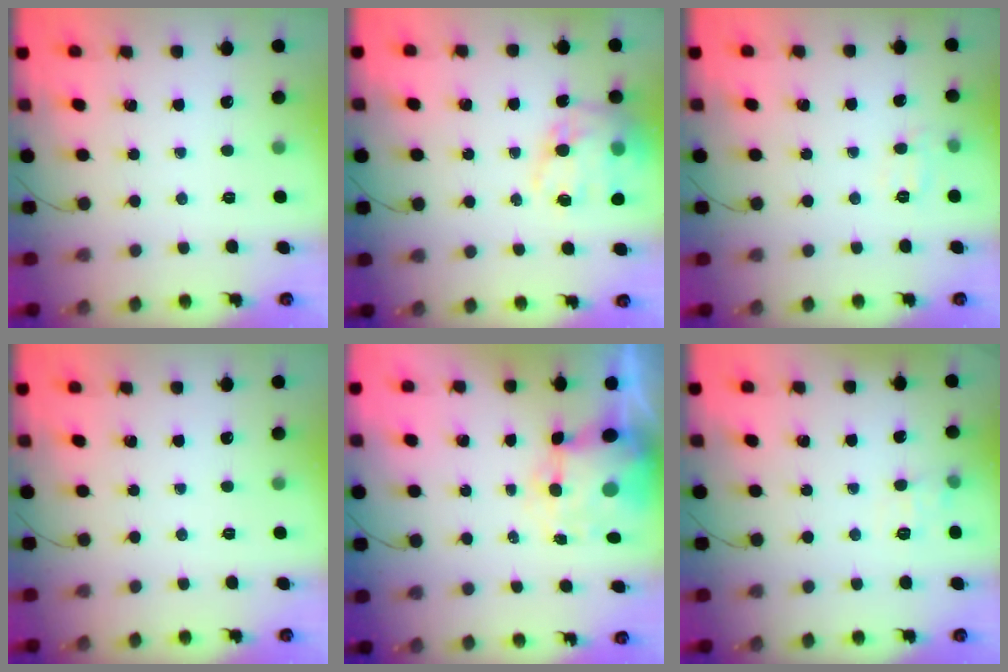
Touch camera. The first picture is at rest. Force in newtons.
{"total": 17.0, "press": 16.6, "slide": 3.6}
{"total": 7.1, "press": 6.9, "slide": 1.7}
{"total": 0.0}
{"total": 9.2, "press": 8.9, "slide": 2.2}
{"total": 7.5, "press": 7.1, "slide": 2.2}